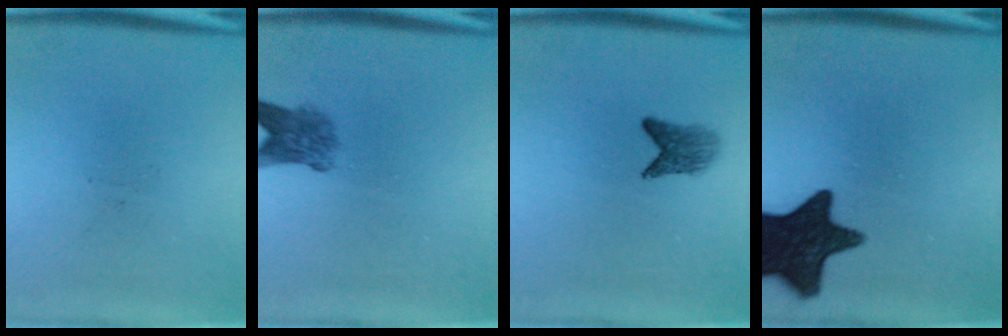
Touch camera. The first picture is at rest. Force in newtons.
{"total": 4.1}
{"total": 2.8}
{"total": 15.4}